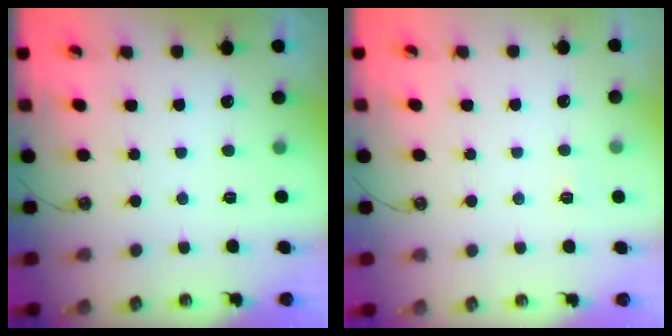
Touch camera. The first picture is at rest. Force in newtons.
{"total": 2.7, "press": 2.7, "slide": 0.3}